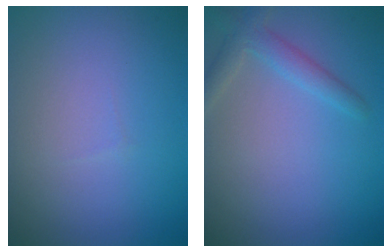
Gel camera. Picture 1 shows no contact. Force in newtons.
{"total": 2.4, "press": 2.3, "slide": 0.1}